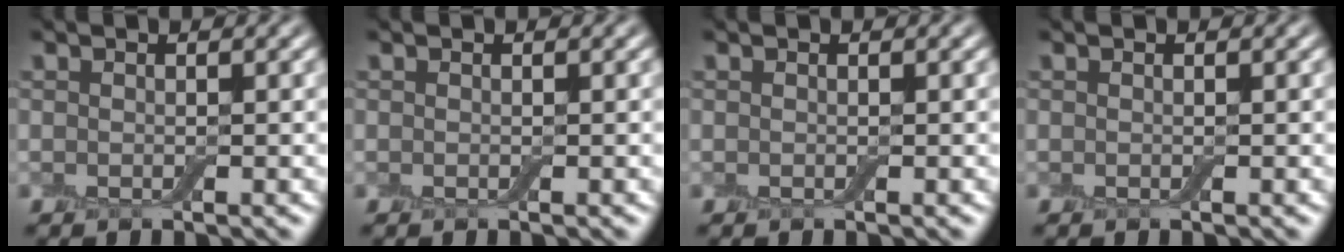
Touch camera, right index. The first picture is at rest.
{"total": 0.0}
{"total": 0.0}
{"total": 0.0}